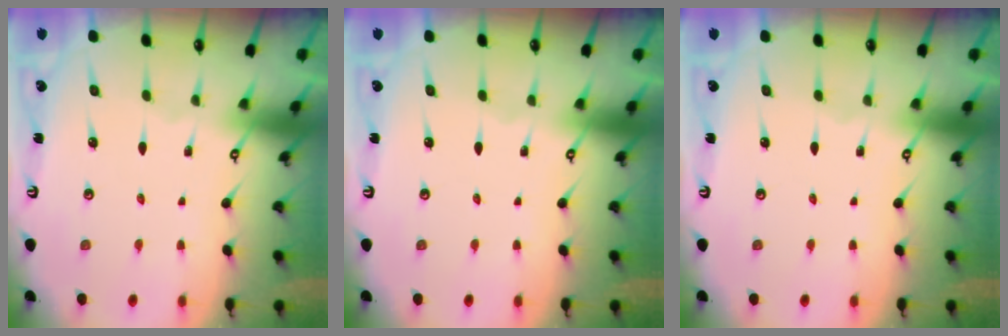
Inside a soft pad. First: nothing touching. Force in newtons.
{"total": 0.0}
{"total": 0.0}